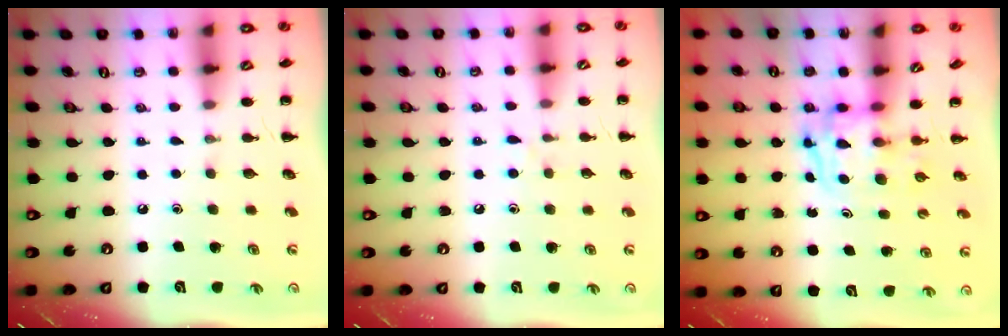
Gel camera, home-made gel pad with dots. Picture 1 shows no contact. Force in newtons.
{"total": 4.9, "press": 4.5, "slide": 1.9}
{"total": 3.4, "press": 3.4, "slide": 0.6}